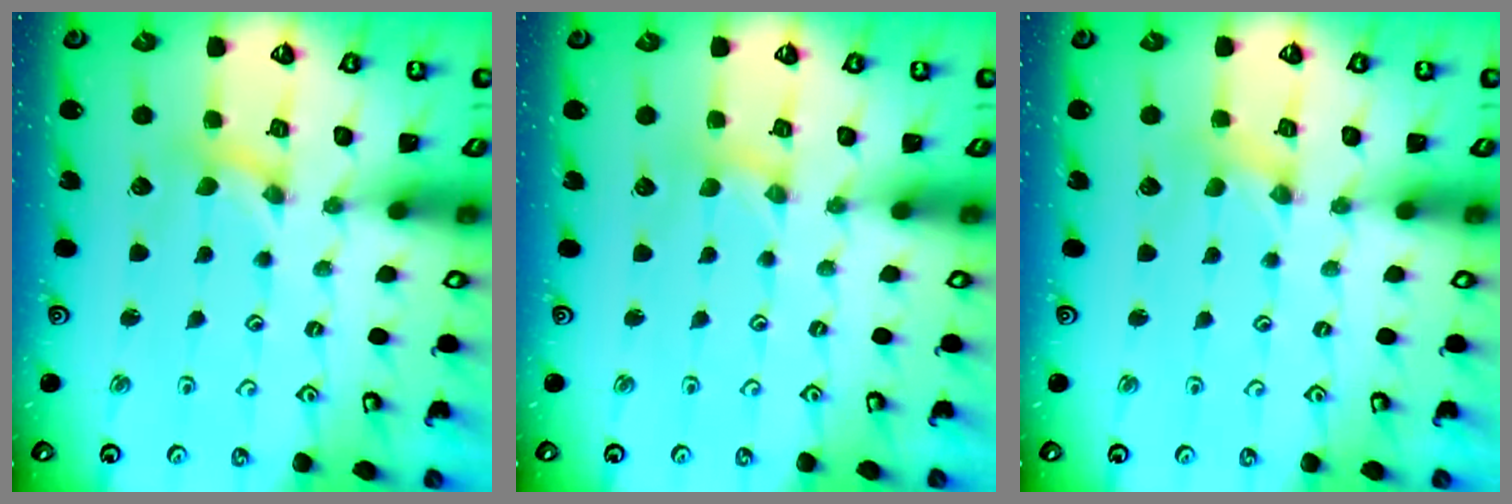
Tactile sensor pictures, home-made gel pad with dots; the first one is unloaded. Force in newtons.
{"total": 0.6, "press": 0.6, "slide": 0.2}
{"total": 0.0}